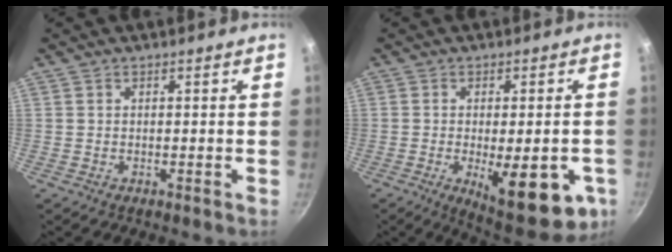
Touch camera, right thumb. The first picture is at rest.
{"total": 16.3, "force": [-5.1, 6.0, 14.3], "torque": [-0.160, -0.006, -0.055]}